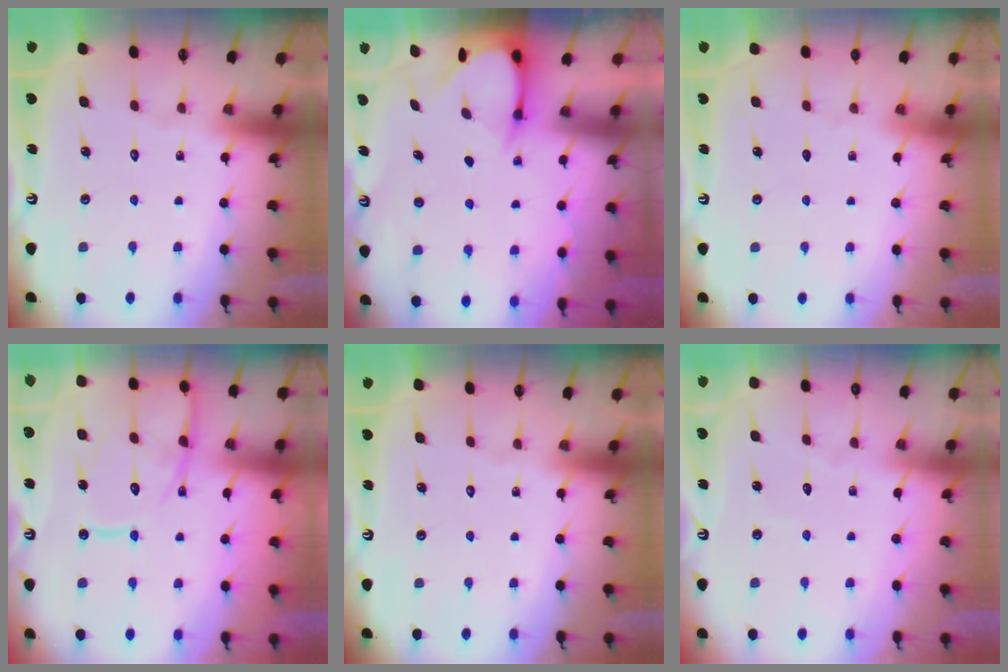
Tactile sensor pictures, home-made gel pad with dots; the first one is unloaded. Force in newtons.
{"total": 3.9, "press": 3.8, "slide": 0.4}
{"total": 0.7, "press": 0.7, "slide": 0.2}
{"total": 15.8, "press": 15.7, "slide": 1.3}
{"total": 0.0}
{"total": 2.1, "press": 2.1, "slide": 0.2}